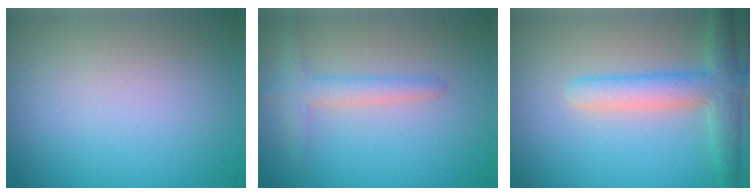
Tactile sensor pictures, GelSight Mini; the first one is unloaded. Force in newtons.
{"total": 2.3, "press": 2.3, "slide": 0.2}
{"total": 4.5, "press": 4.5, "slide": 0.5}